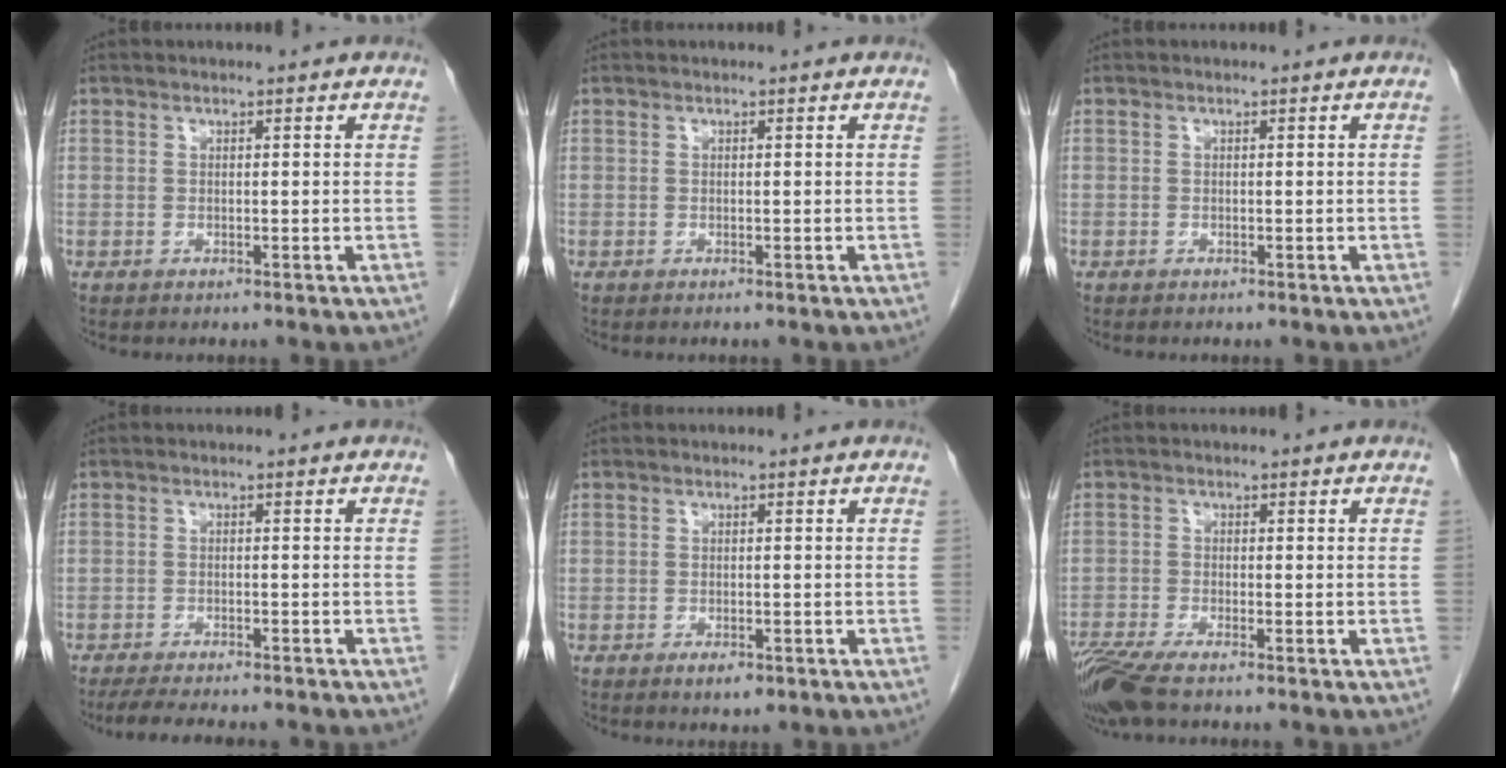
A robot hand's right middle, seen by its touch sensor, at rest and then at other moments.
{"total": 0.0}
{"total": 0.0}
{"total": 7.6, "force": [-6.6, 1.0, 3.8], "torque": [-0.055, -0.014, -0.097]}
{"total": 2.1, "force": [-1.2, 0.8, 1.5], "torque": [-0.023, 0.000, -0.013]}
{"total": 6.2, "force": [-4.7, 0.6, 3.9], "torque": [-0.079, -0.019, -0.091]}